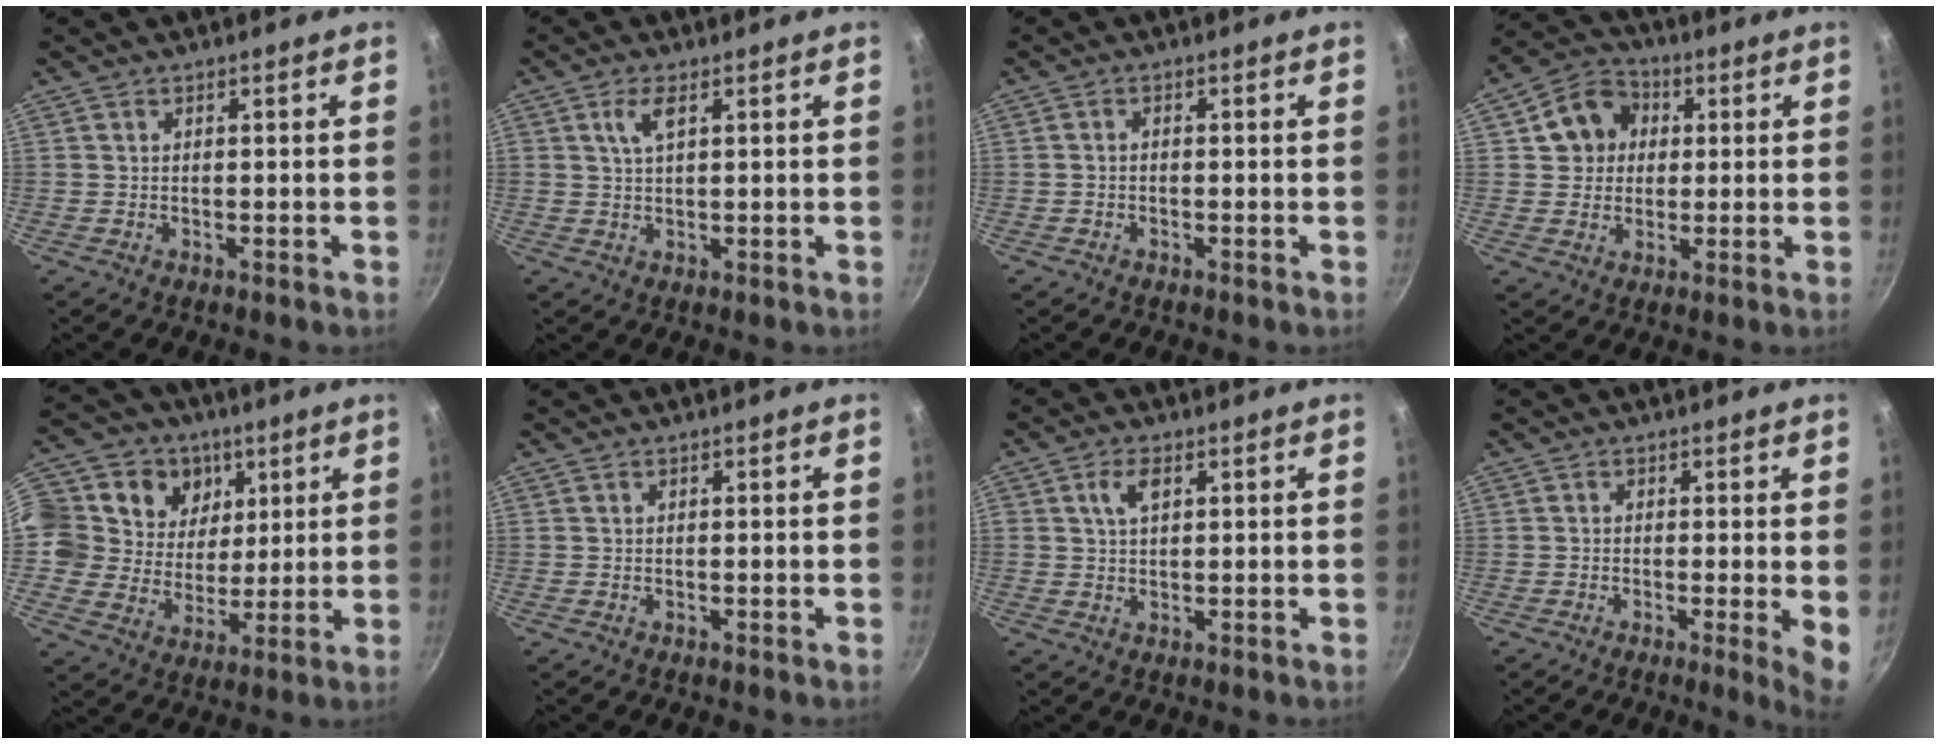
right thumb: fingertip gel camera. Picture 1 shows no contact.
{"total": 3.6, "force": [1.5, 1.4, 2.9], "torque": [-0.054, -0.002, 0.031]}
{"total": 0.9, "force": [-0.5, 0.6, 0.6], "torque": [-0.014, 0.009, -0.009]}
{"total": 9.4, "force": [2.0, 8.3, 4.0], "torque": [-0.033, 0.015, 0.022]}
{"total": 18.5, "force": [7.1, 15.1, 8.0], "torque": [-0.134, -0.015, 0.120]}
{"total": 0.0}
{"total": 3.8, "force": [1.4, 2.1, 2.8], "torque": [-0.041, 0.001, 0.027]}
{"total": 4.8, "force": [-0.5, 0.6, 4.7], "torque": [-0.061, -0.010, -0.009]}